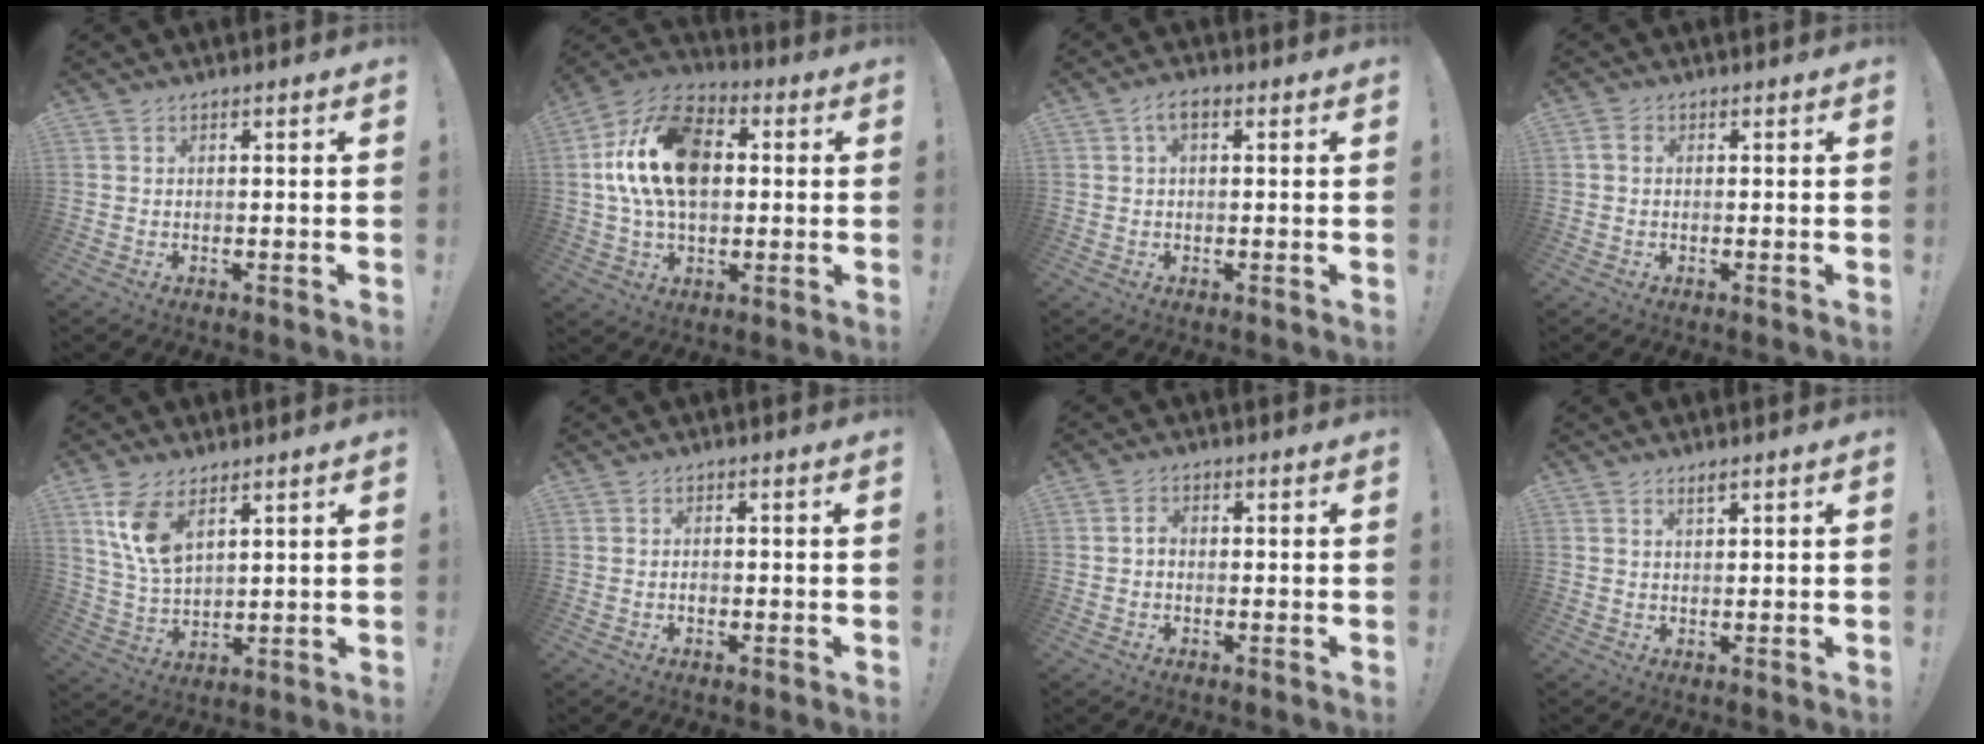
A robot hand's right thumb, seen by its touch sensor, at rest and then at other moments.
{"total": 20.3, "force": [3.1, 13.2, 15.1], "torque": [-0.269, 0.012, 0.058]}
{"total": 3.5, "force": [1.0, 1.7, 2.9], "torque": [-0.054, 0.007, 0.017]}
{"total": 1.9, "force": [0.2, 1.5, 1.2], "torque": [-0.019, 0.003, 0.002]}
{"total": 10.6, "force": [5.9, 5.3, 7.0], "torque": [-0.135, -0.019, 0.111]}
{"total": 1.1, "force": [-0.7, 0.7, 0.4], "torque": [-0.005, 0.002, -0.013]}
{"total": 1.7, "force": [-0.6, 1.2, 1.0], "torque": [-0.026, 0.010, -0.011]}
{"total": 1.7, "force": [1.3, 0.5, 1.0], "torque": [-0.016, -0.004, 0.023]}